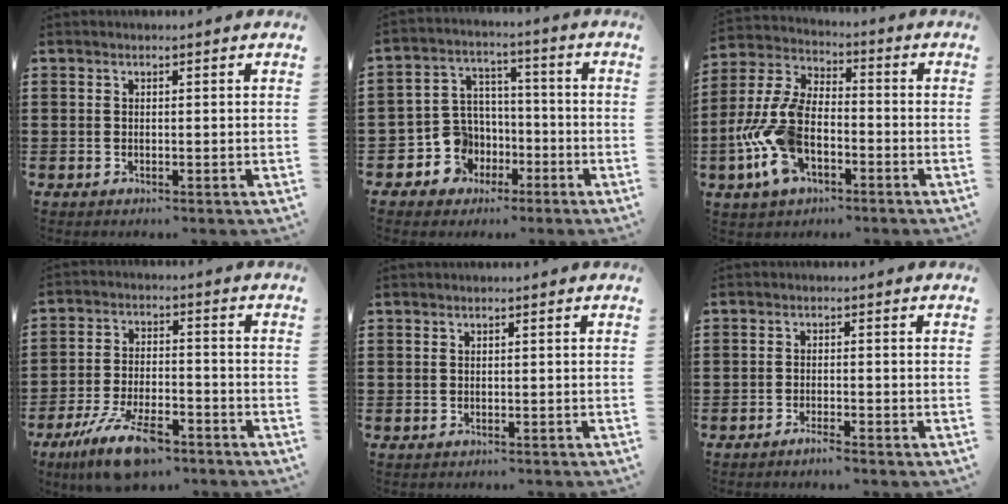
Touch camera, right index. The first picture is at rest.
{"total": 8.0, "force": [-2.8, 7.2, 2.0], "torque": [-0.083, 0.007, -0.052]}
{"total": 11.6, "force": [-3.8, 6.3, 9.0], "torque": [-0.244, -0.010, -0.081]}
{"total": 10.9, "force": [-7.7, 3.4, 7.1], "torque": [-0.140, 0.016, -0.141]}
{"total": 0.0}
{"total": 1.6, "force": [-1.5, 0.0, 0.7], "torque": [-0.013, -0.001, -0.027]}